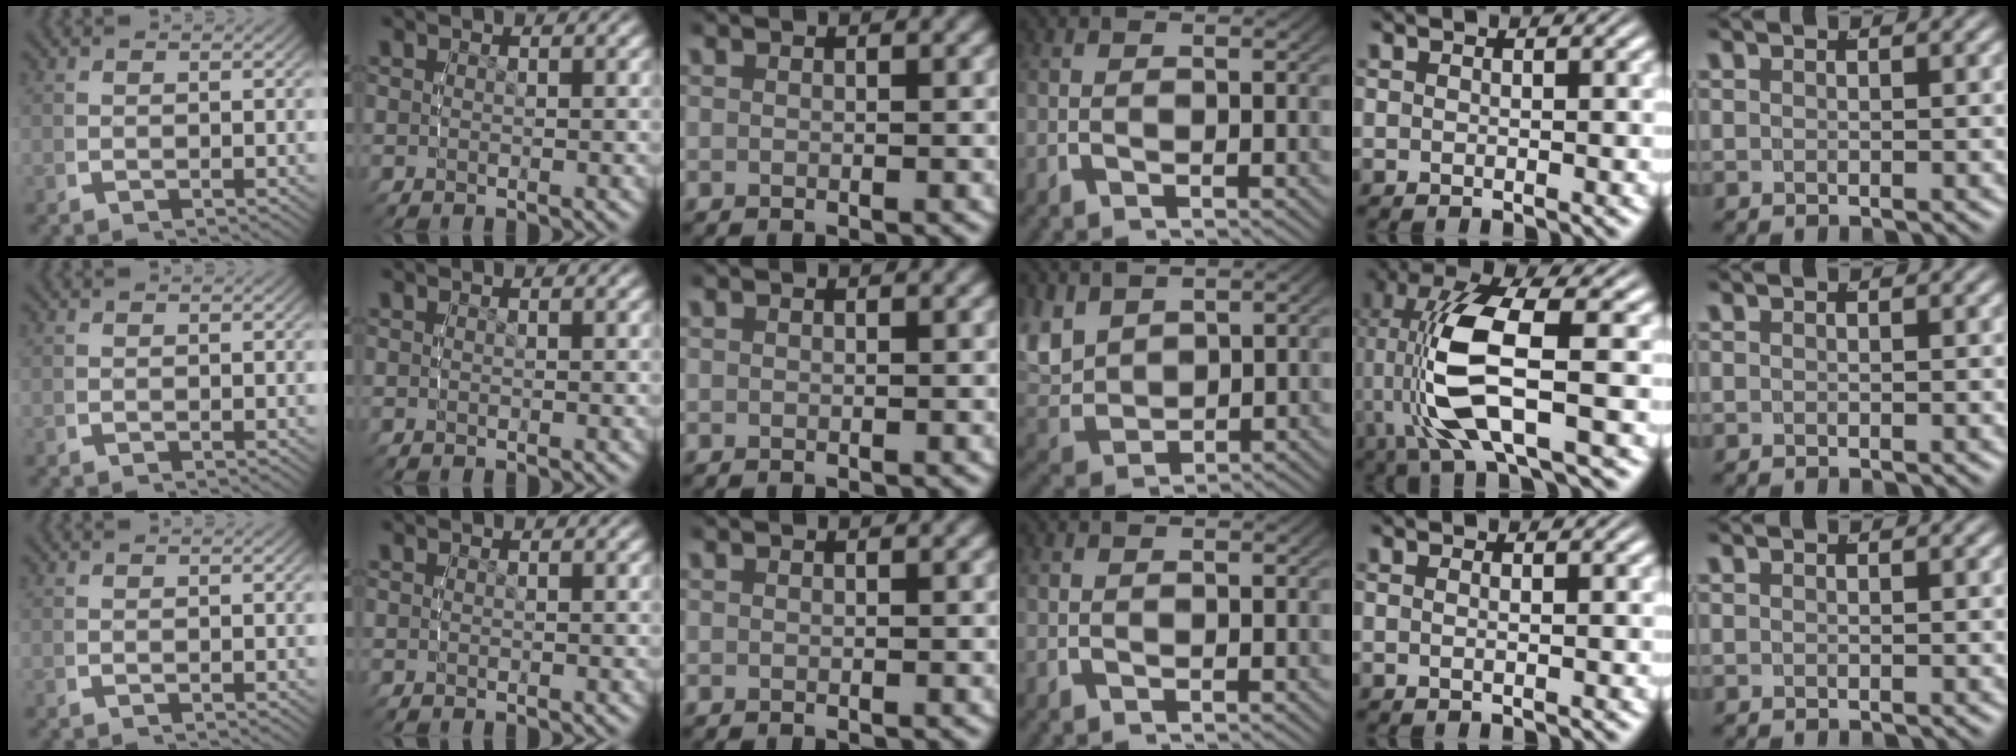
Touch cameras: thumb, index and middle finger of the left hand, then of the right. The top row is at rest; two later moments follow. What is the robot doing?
{"motion": "lift_and_place", "object": "pen"}